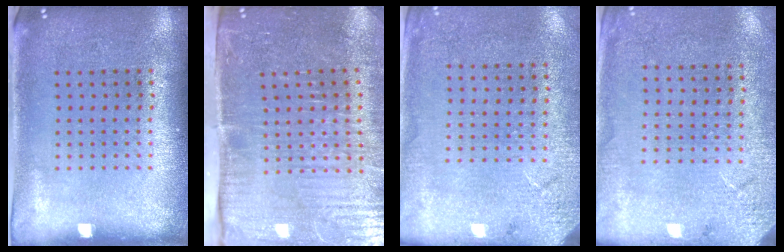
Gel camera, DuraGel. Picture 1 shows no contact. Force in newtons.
{"total": 5.3, "press": 4.5, "slide": 2.7}
{"total": 2.6, "press": 2.3, "slide": 1.0}
{"total": 2.6, "press": 2.5, "slide": 0.7}